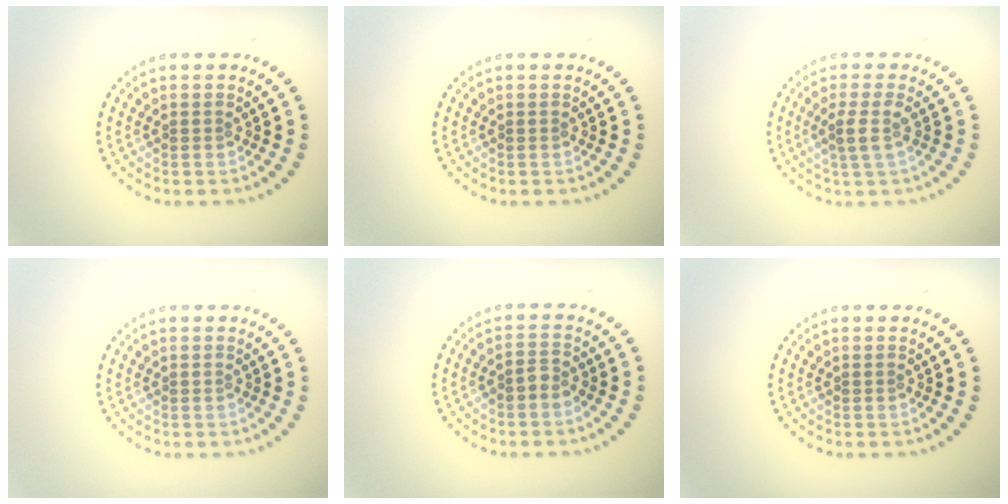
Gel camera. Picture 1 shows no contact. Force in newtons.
{"total": 0.0}
{"total": 2.2, "press": 1.7, "slide": 1.4}
{"total": 0.0}
{"total": 1.4, "press": 1.2, "slide": 0.7}
{"total": 0.0}